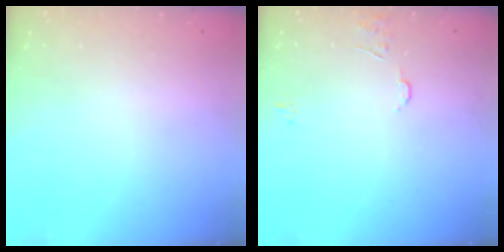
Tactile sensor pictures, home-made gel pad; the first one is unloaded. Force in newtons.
{"total": 5.6, "press": 5.6, "slide": 0.4}